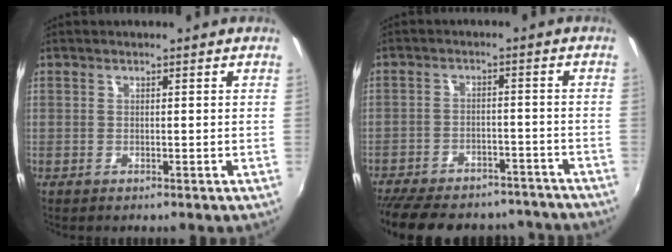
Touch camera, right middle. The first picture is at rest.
{"total": 21.7, "force": [-18.4, 8.2, 8.0], "torque": [-0.182, 0.008, -0.240]}